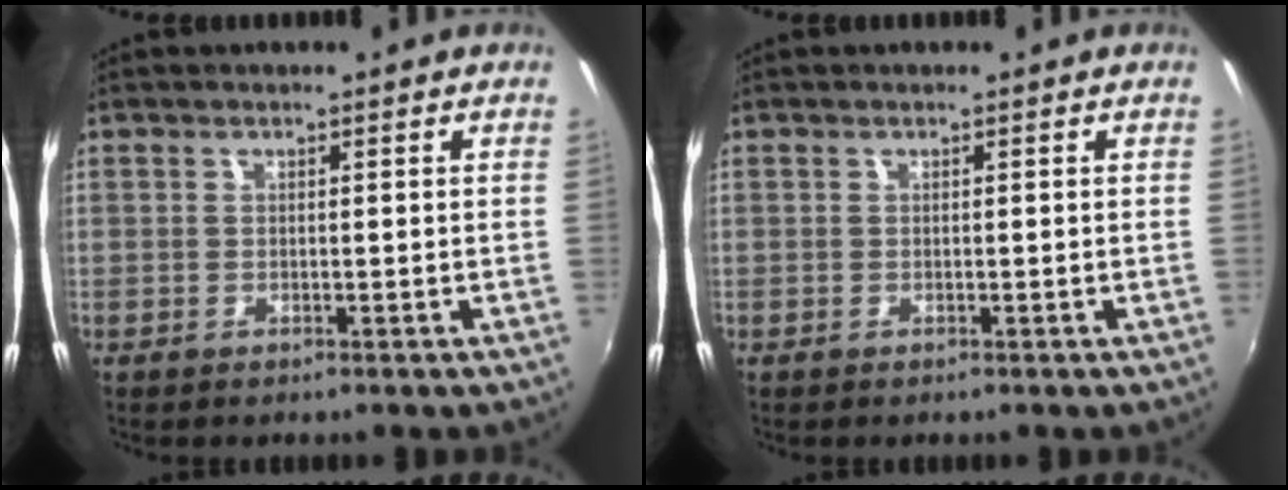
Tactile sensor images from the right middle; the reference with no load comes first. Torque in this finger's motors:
{"motor_torque": [0.00, 0.00, 0.00, 0.00]}